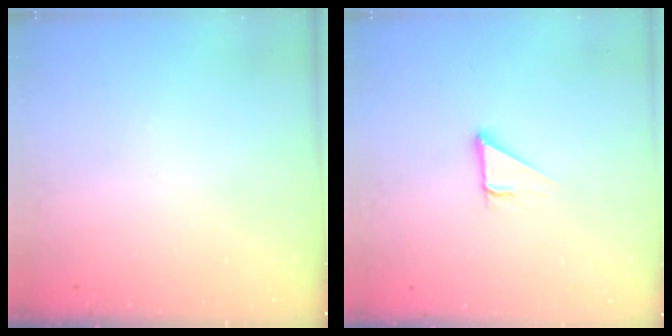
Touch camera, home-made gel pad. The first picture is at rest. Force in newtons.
{"total": 2.9, "press": 2.8, "slide": 0.2}